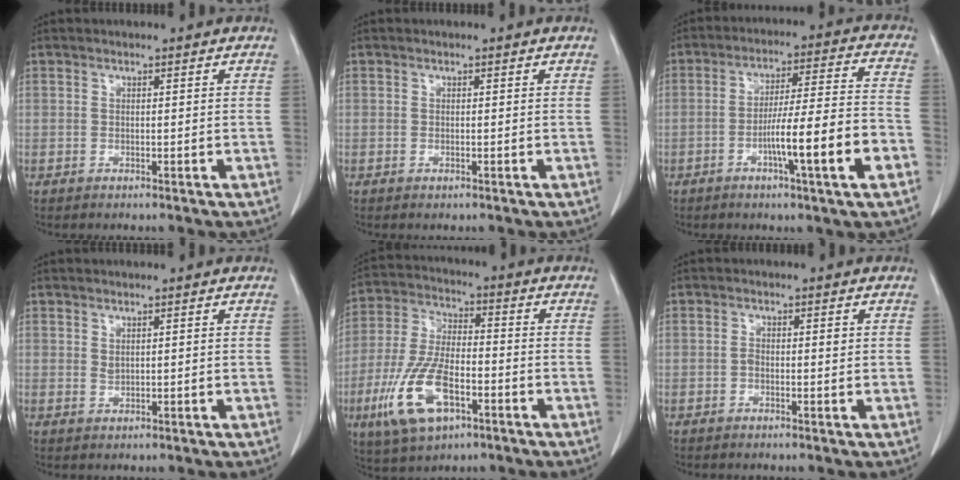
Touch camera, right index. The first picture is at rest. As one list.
[{"total": 0.0}, {"total": 12.9, "force": [-4.7, 0.0, 12.0], "torque": [-0.192, 0.004, -0.074]}, {"total": 0.6, "force": [0.3, 0.2, 0.4], "torque": [-0.008, -0.004, 0.007]}, {"total": 13.0, "force": [-5.4, 5.5, 10.5], "torque": [-0.229, -0.003, -0.097]}, {"total": 1.5, "force": [-0.1, 0.6, 1.4], "torque": [-0.023, 0.004, -0.001]}]